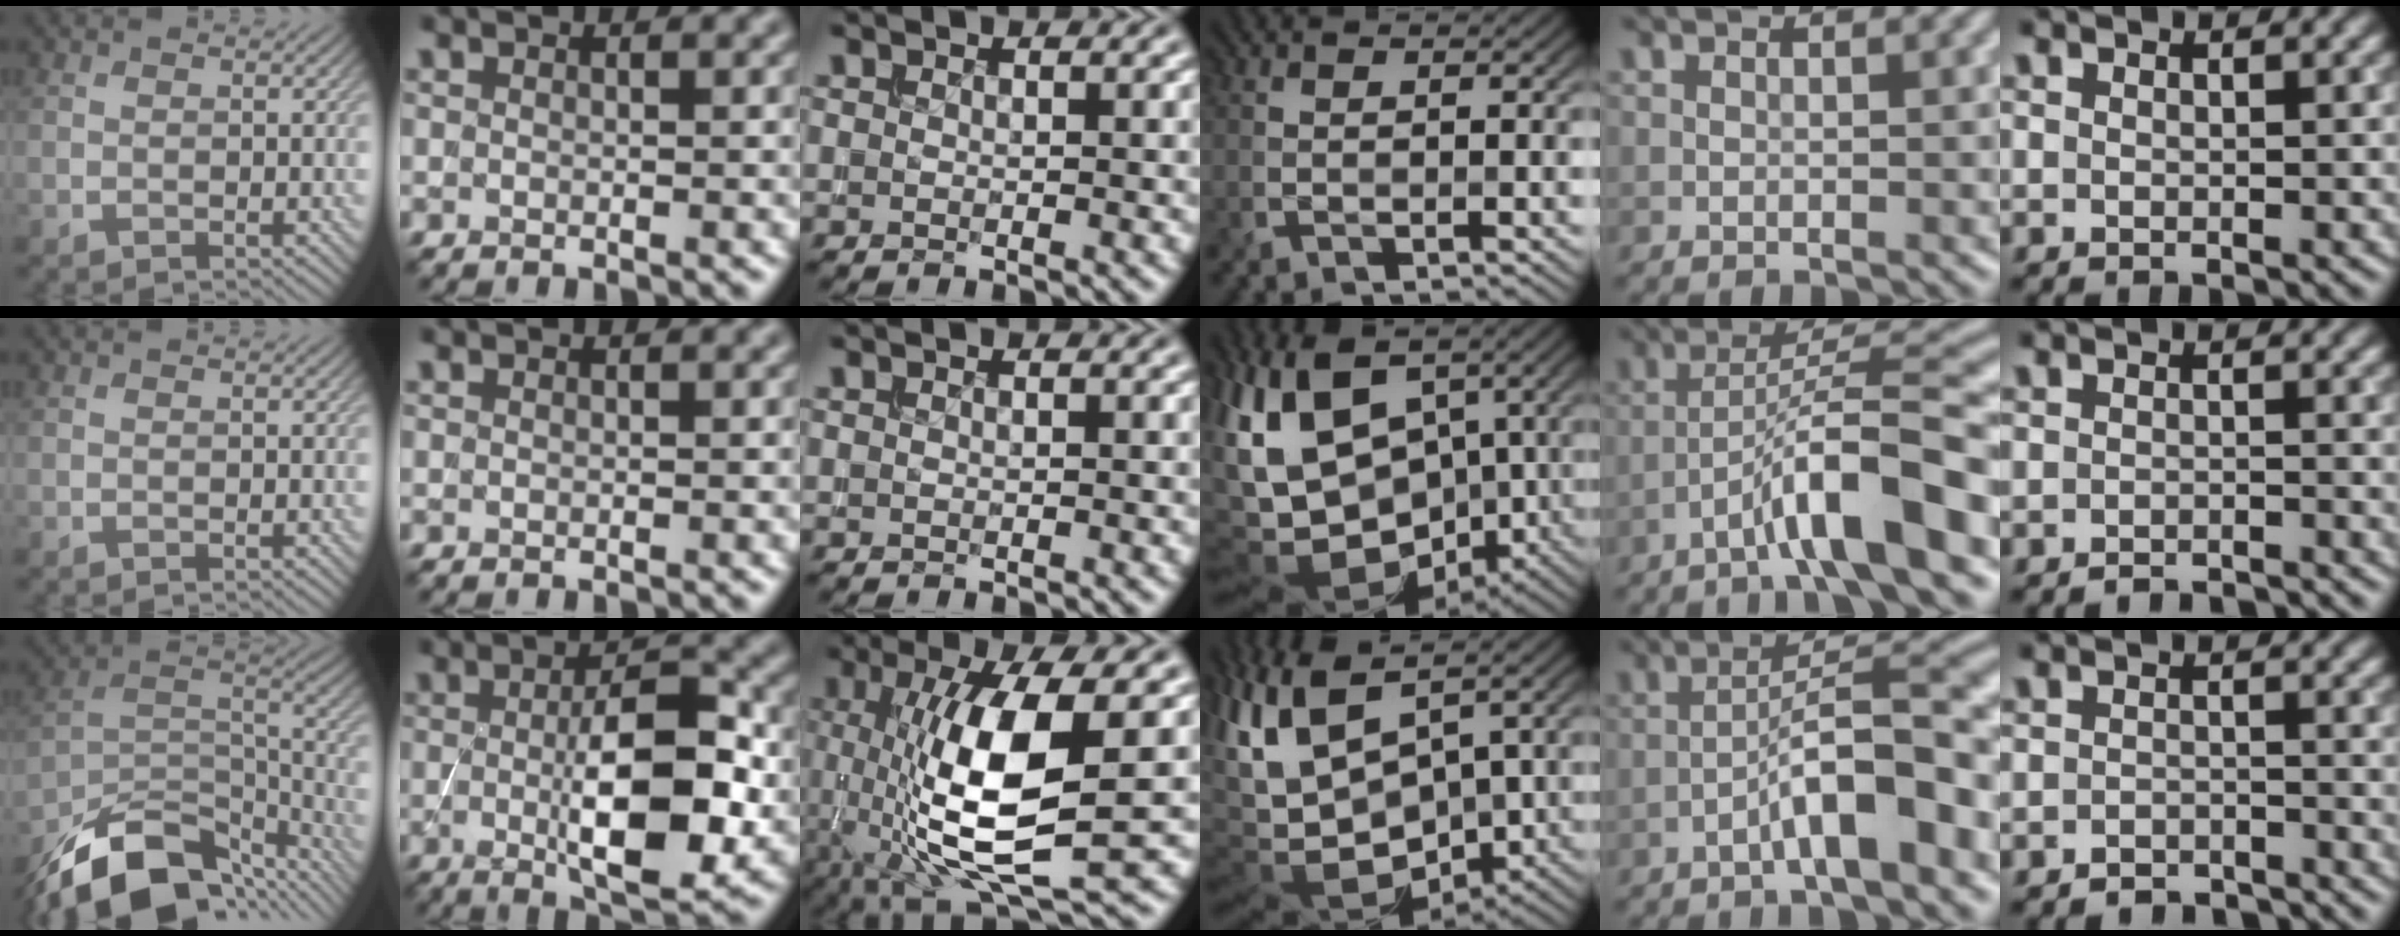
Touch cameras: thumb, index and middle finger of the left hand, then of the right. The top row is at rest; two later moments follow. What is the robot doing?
{"motion": "extract", "object": "backpack"}